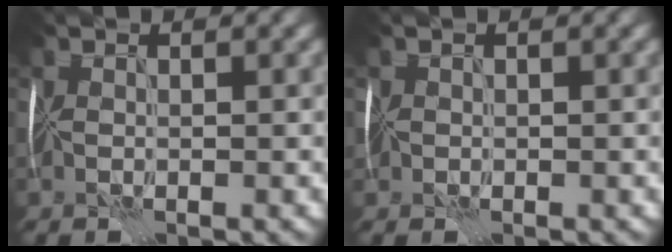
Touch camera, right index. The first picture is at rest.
{"total": 0.7, "force": [0.0, 0.7, 0.1], "torque": [-0.005, 0.007, 0.001]}